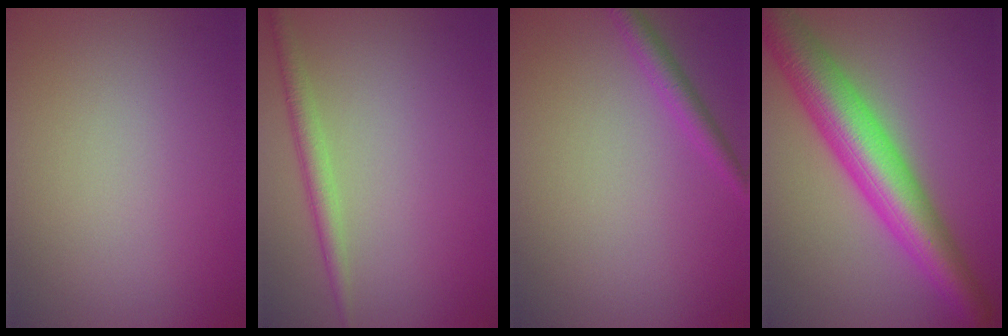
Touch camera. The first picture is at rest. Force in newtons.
{"total": 2.1, "press": 2.1, "slide": 0.0}
{"total": 1.8, "press": 1.8, "slide": 0.1}
{"total": 8.5, "press": 8.5, "slide": 0.2}